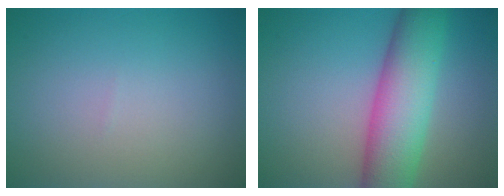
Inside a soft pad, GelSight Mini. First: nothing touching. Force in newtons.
{"total": 8.7, "press": 8.7, "slide": 0.3}